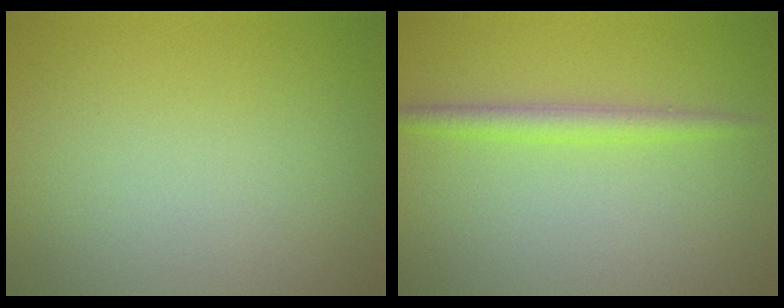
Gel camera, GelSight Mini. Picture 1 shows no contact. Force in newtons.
{"total": 2.1, "press": 2.1, "slide": 0.2}